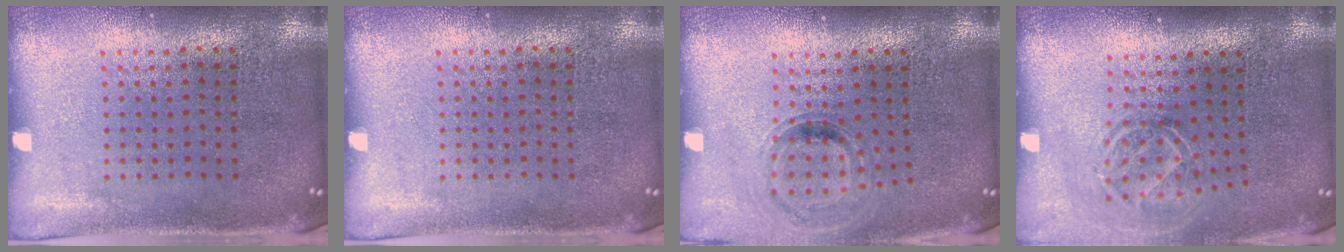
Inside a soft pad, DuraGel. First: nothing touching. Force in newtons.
{"total": 0.0}
{"total": 0.8, "press": 0.8, "slide": 0.1}
{"total": 1.7, "press": 1.1, "slide": 1.3}